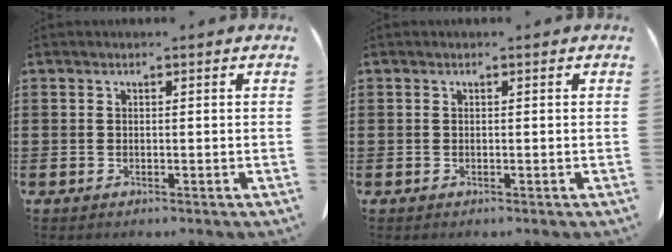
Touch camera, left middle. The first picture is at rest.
{"total": 0.0}